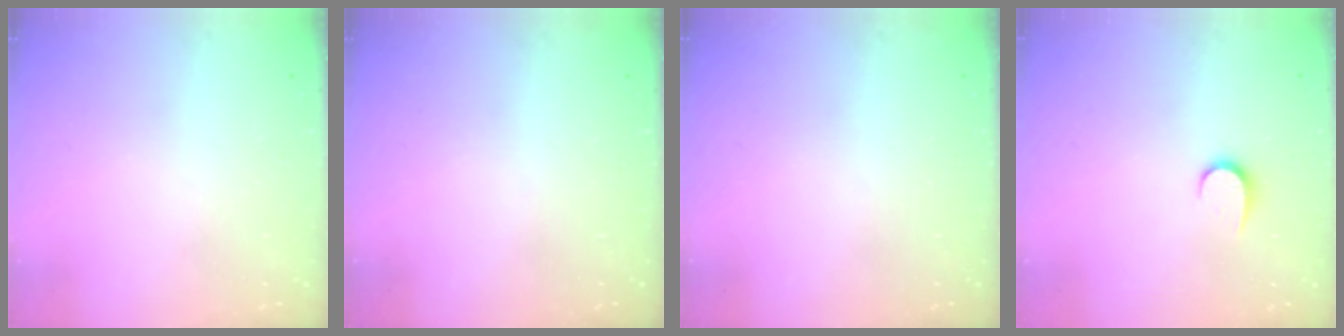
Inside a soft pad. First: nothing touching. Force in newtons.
{"total": 0.0}
{"total": 0.0}
{"total": 5.7, "press": 5.7, "slide": 0.6}